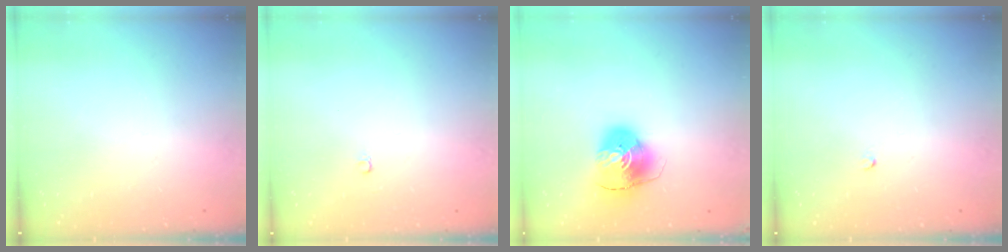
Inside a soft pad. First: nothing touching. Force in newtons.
{"total": 2.4, "press": 2.4, "slide": 0.2}
{"total": 9.4, "press": 9.2, "slide": 1.5}
{"total": 2.0, "press": 2.0, "slide": 0.3}